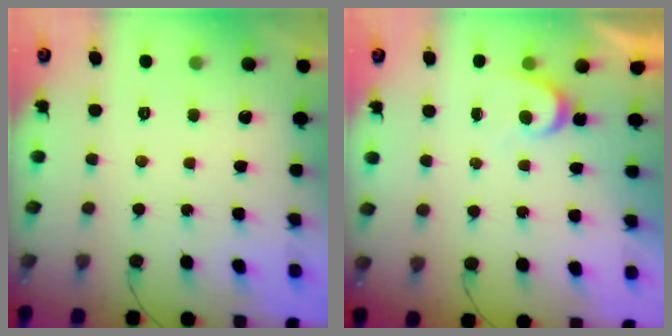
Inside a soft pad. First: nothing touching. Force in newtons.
{"total": 3.7, "press": 3.6, "slide": 0.4}